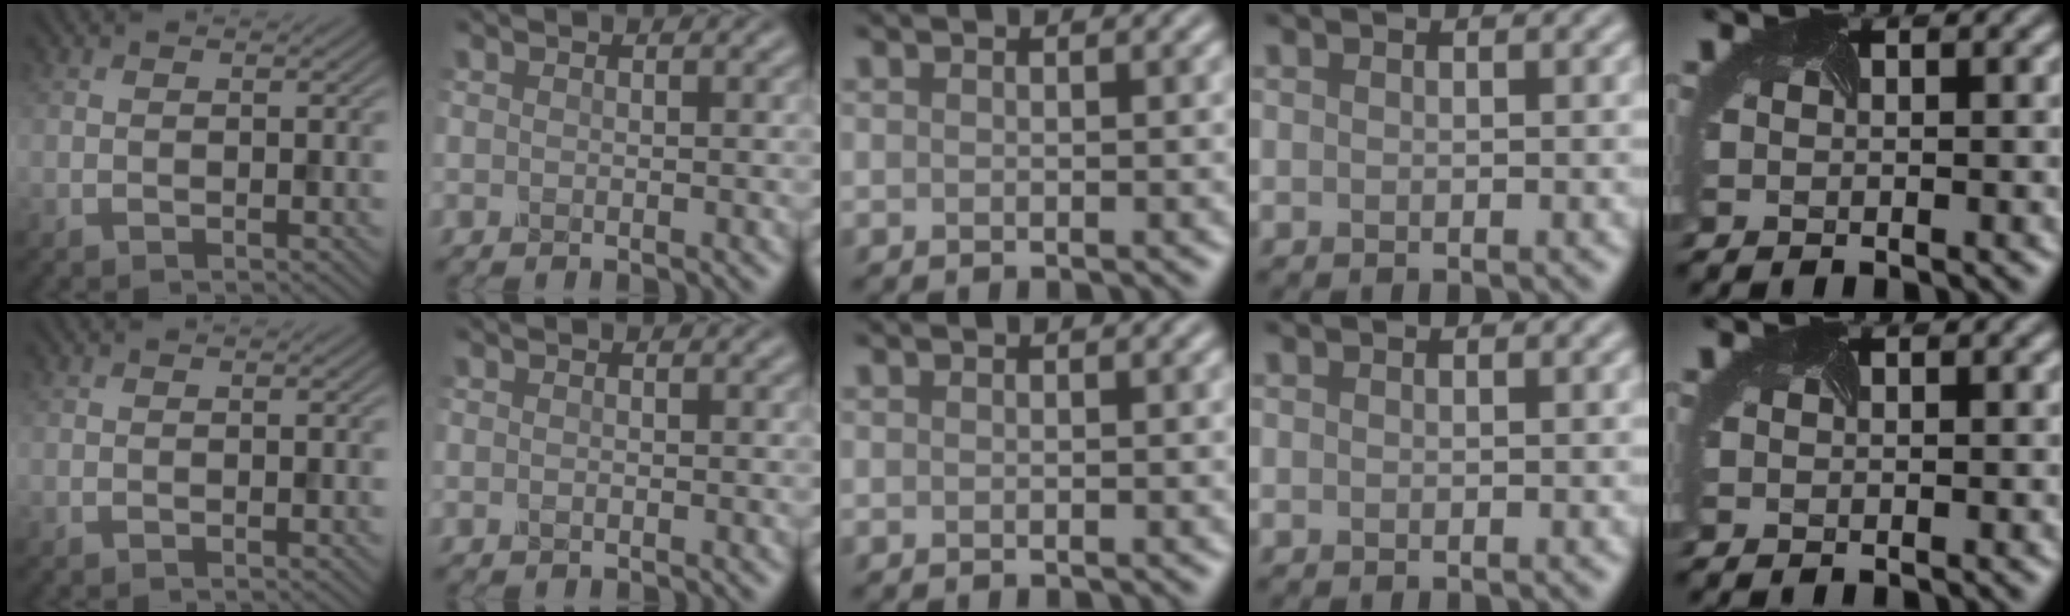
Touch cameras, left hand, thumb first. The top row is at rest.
{}